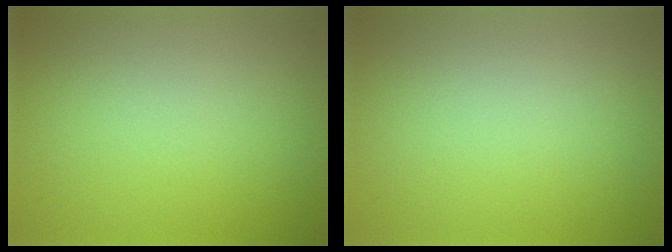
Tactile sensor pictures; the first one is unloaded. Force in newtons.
{"total": 0.0}